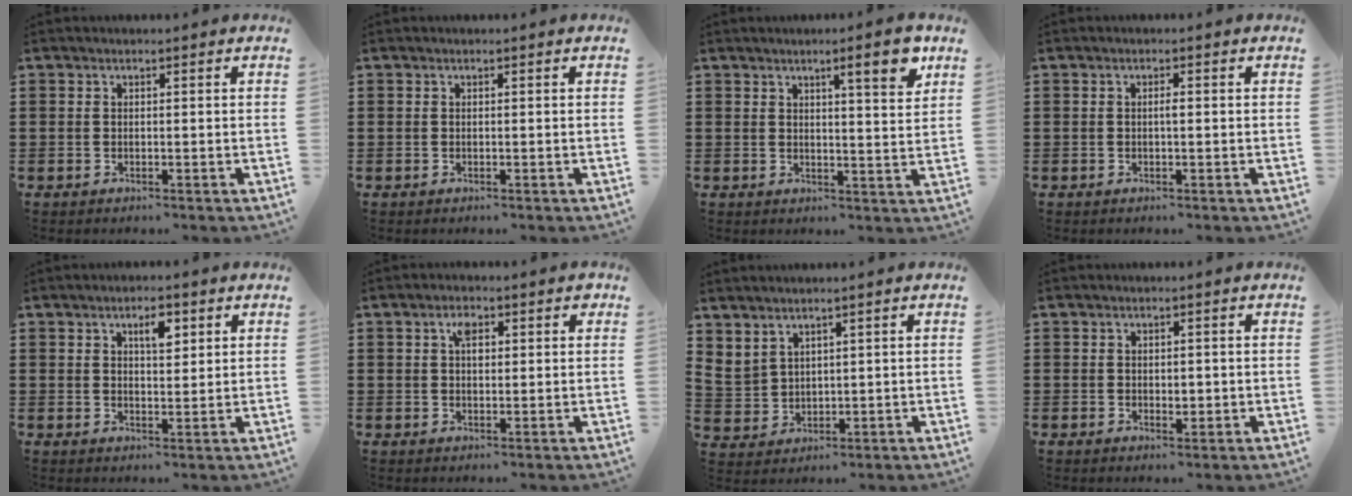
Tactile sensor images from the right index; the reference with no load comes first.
{"total": 0.0}
{"total": 6.1, "force": [3.9, 0.5, 4.7], "torque": [-0.069, -0.010, 0.058]}
{"total": 1.1, "force": [-0.1, 0.2, 1.0], "torque": [-0.020, -0.003, 0.000]}
{"total": 3.5, "force": [1.7, 1.3, 2.7], "torque": [-0.043, 0.000, 0.026]}
{"total": 3.1, "force": [1.2, 1.5, 2.4], "torque": [-0.037, 0.002, 0.015]}
{"total": 3.1, "force": [2.6, 1.6, 0.1], "torque": [-0.015, 0.000, 0.051]}
{"total": 1.3, "force": [0.0, 0.8, 1.1], "torque": [-0.020, 0.003, -0.001]}